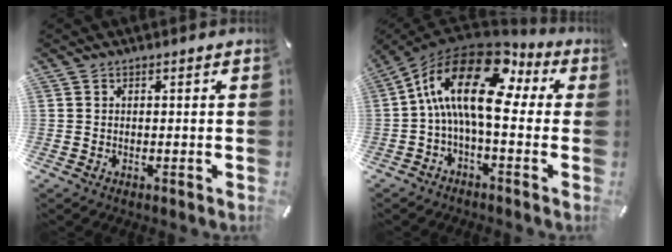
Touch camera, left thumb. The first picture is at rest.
{"total": 17.9, "force": [3.5, 7.7, 15.7], "torque": [-0.334, -0.024, 0.053]}